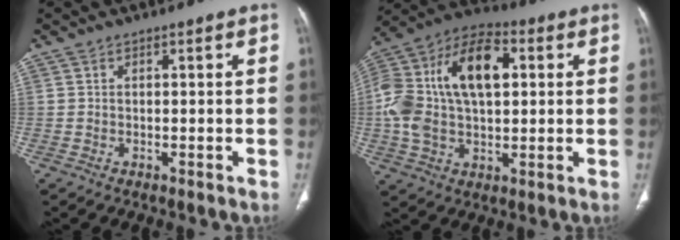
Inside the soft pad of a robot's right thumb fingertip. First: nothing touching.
{"total": 20.9, "force": [3.2, 12.0, 16.8], "torque": [-0.318, 0.026, 0.048]}